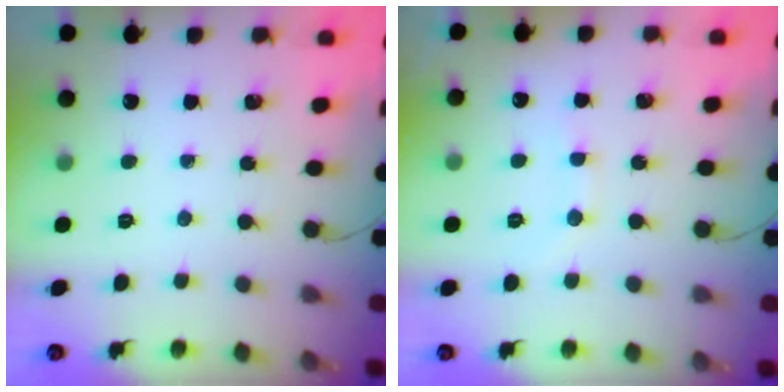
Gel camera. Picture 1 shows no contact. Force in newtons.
{"total": 6.7, "press": 6.6, "slide": 1.1}